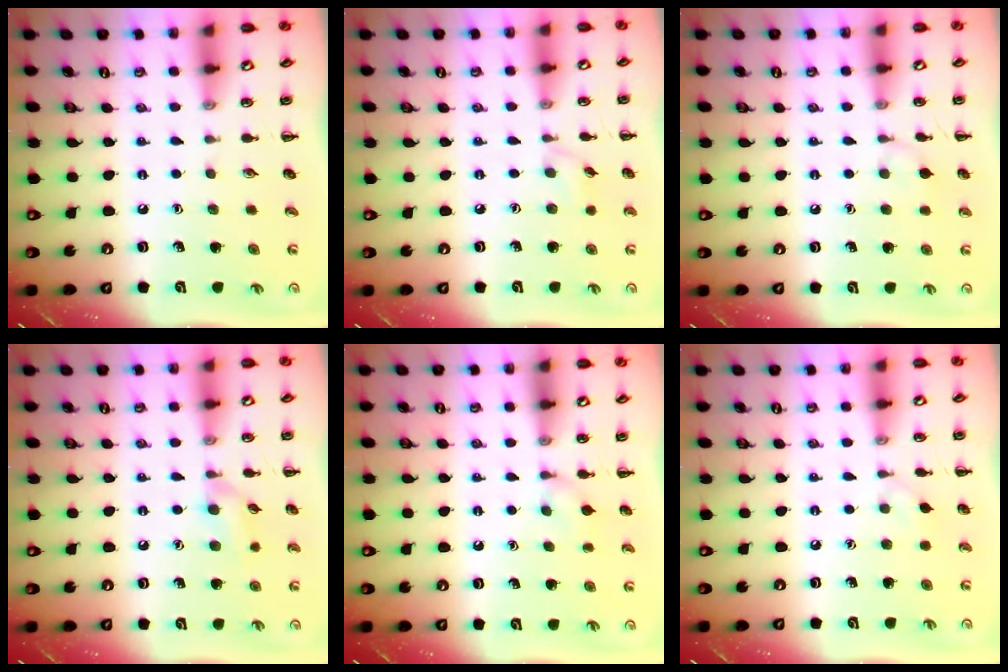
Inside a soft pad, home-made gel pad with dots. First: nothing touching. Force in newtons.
{"total": 3.8, "press": 3.6, "slide": 0.9}
{"total": 5.3, "press": 5.0, "slide": 2.0}
{"total": 8.1, "press": 7.9, "slide": 1.7}
{"total": 6.3, "press": 5.9, "slide": 2.2}
{"total": 3.6, "press": 3.5, "slide": 1.0}